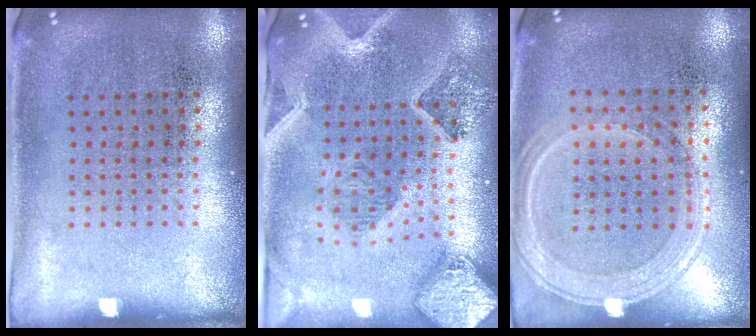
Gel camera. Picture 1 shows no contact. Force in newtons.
{"total": 2.2, "press": 2.0, "slide": 0.9}
{"total": 1.2, "press": 1.2, "slide": 0.4}